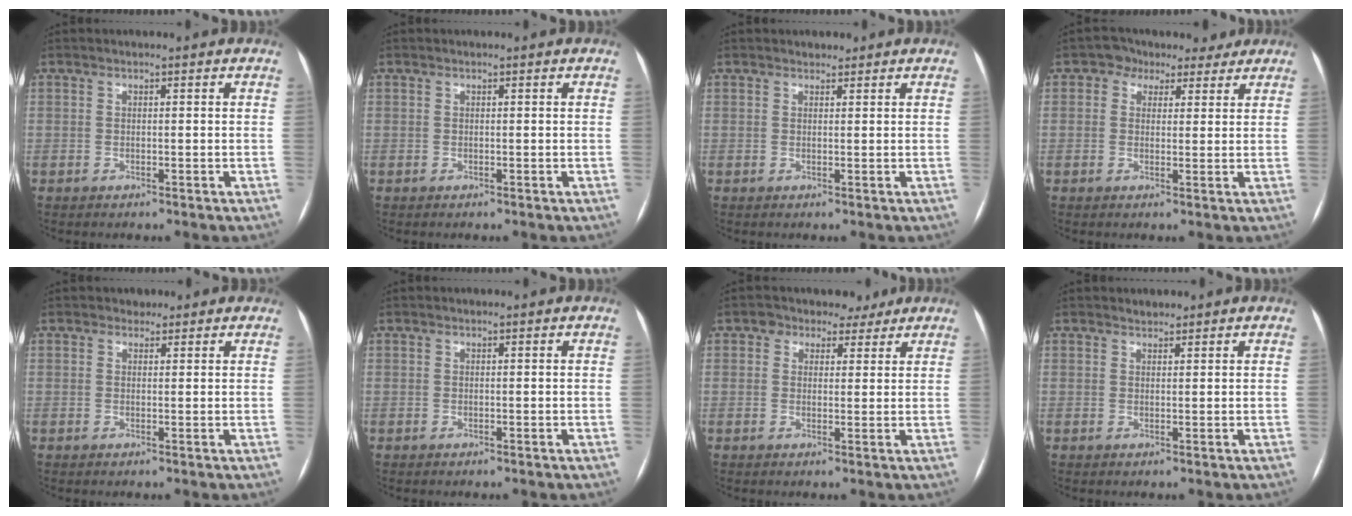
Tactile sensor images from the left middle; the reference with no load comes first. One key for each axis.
{"total": 0.0}
{"total": 1.1, "fx": 0.9, "fy": 0.6, "fz": 0.2, "tx": -0.005, "ty": 0.004, "tz": 0.011}
{"total": 5.5, "fx": 3.5, "fy": 3.9, "fz": 1.3, "tx": -0.014, "ty": 0.027, "tz": 0.047}
{"total": 1.6, "fx": 1.1, "fy": 1.2, "fz": -0.1, "tx": 0.011, "ty": 0.005, "tz": 0.008}
{"total": 0.0}
{"total": 4.7, "fx": 3.3, "fy": 3.2, "fz": 1.1, "tx": -0.008, "ty": 0.018, "tz": 0.045}
{"total": 1.0, "fx": 0.9, "fy": 0.4, "fz": 0.1, "tx": -0.007, "ty": 0.004, "tz": 0.016}